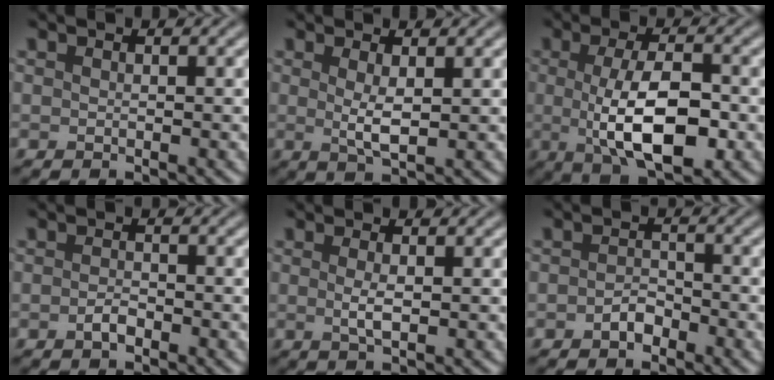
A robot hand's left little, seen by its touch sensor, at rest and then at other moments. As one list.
[{"total": 2.1, "force": [0.6, 0.5, 2.0], "torque": [-0.040, -0.007, 0.013]}, {"total": 7.4, "force": [-0.7, 2.9, 6.8], "torque": [-0.123, -0.007, -0.011]}, {"total": 1.2, "force": [-0.7, 0.5, 0.9], "torque": [-0.018, 0.001, -0.014]}, {"total": 1.5, "force": [0.2, 0.3, 1.4], "torque": [-0.029, 0.000, 0.003]}, {"total": 1.7, "force": [-1.0, 1.0, 0.9], "torque": [-0.015, 0.004, -0.020]}]